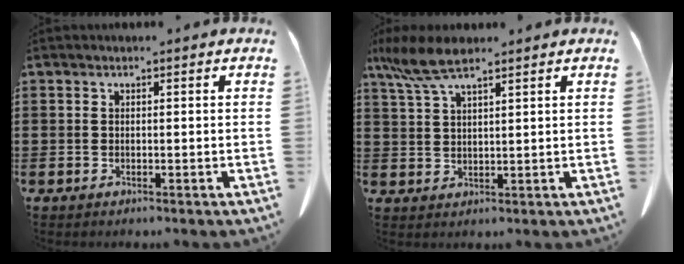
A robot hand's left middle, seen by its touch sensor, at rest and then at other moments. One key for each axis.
{"total": 6.3, "fx": 4.5, "fy": 1.2, "fz": 4.2, "tx": -0.101, "ty": -0.006, "tz": 0.081}